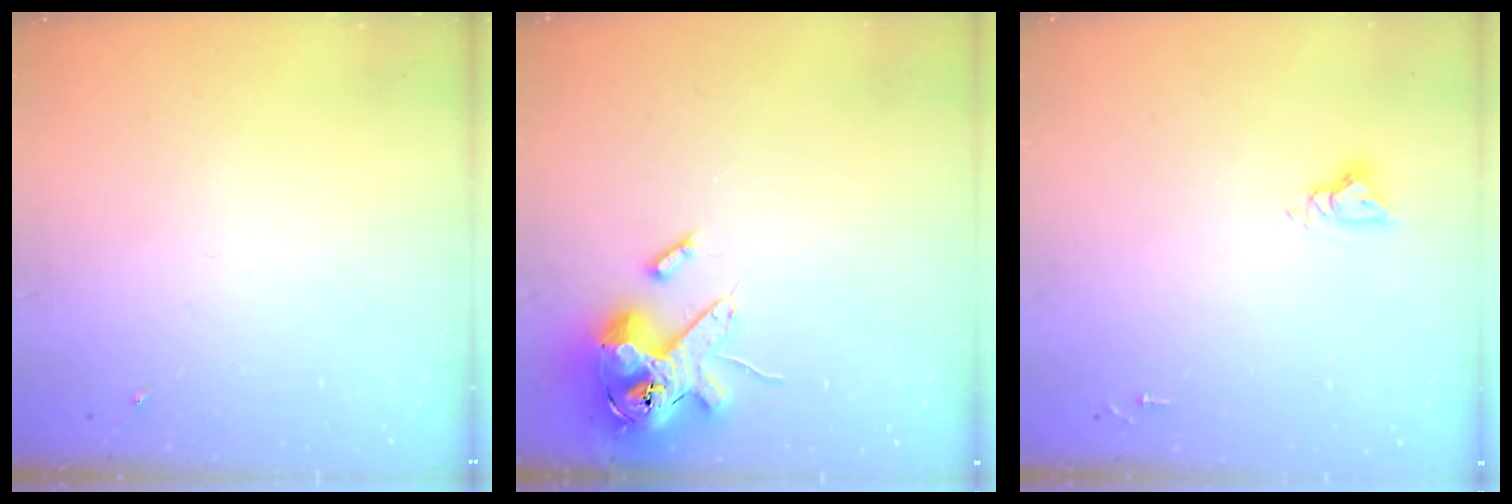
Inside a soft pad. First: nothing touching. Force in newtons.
{"total": 15.4, "press": 15.1, "slide": 2.9}
{"total": 4.8, "press": 4.7, "slide": 0.4}